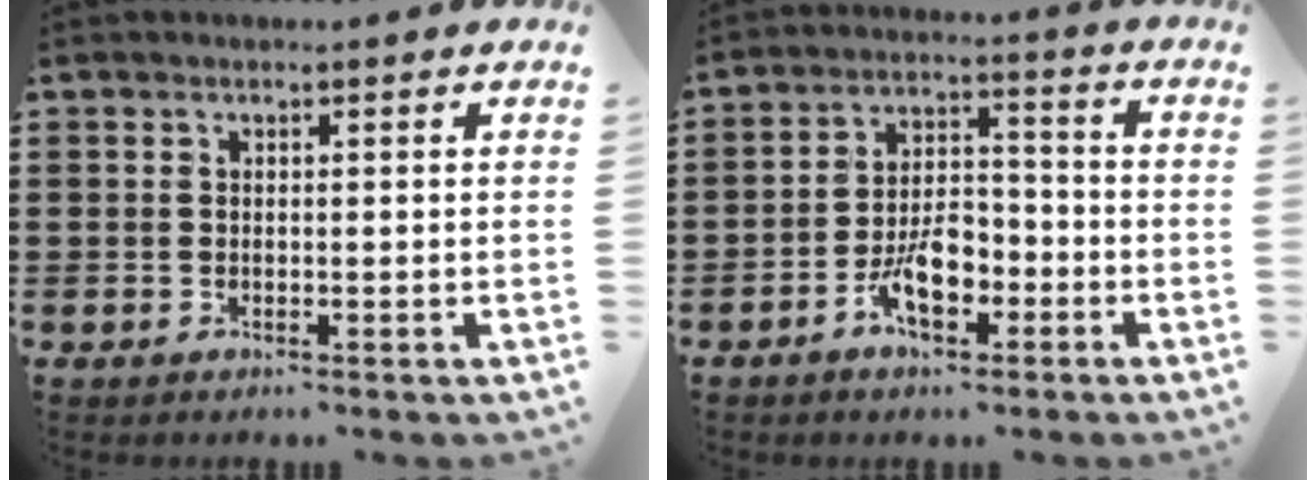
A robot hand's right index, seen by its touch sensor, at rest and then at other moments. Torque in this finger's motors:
{"motor_torque": [1.55, 0.59, 0.35, 0.07]}